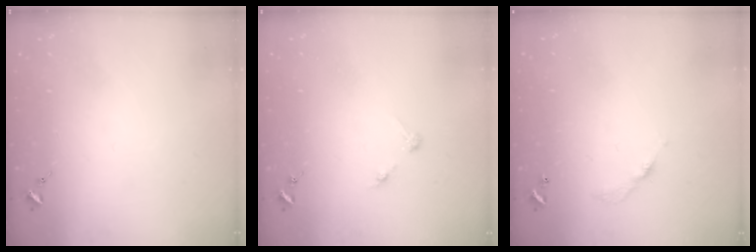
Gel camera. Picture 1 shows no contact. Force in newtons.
{"total": 3.2, "press": 3.1, "slide": 0.4}
{"total": 3.6, "press": 3.6, "slide": 0.2}